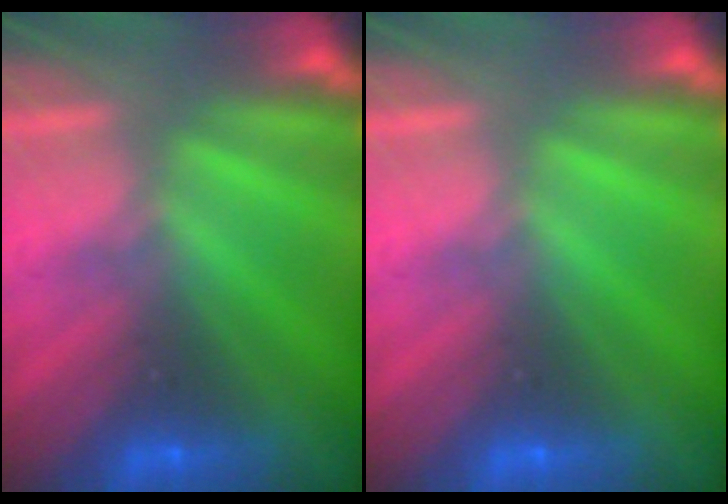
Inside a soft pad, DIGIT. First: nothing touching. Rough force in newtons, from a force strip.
{"total": 0.0}